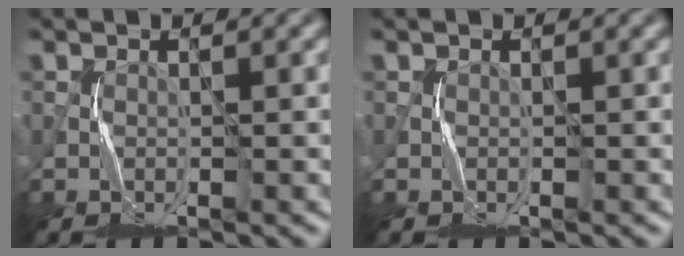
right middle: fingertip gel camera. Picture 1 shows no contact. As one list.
[{"total": 0.0}]